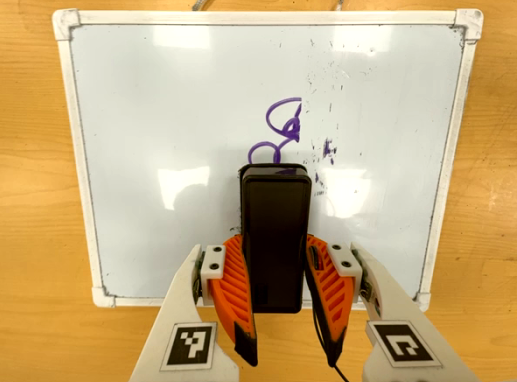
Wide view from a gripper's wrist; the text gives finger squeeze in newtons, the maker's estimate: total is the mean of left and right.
{"total": 9.8, "left": 7.9, "right": 11.8}